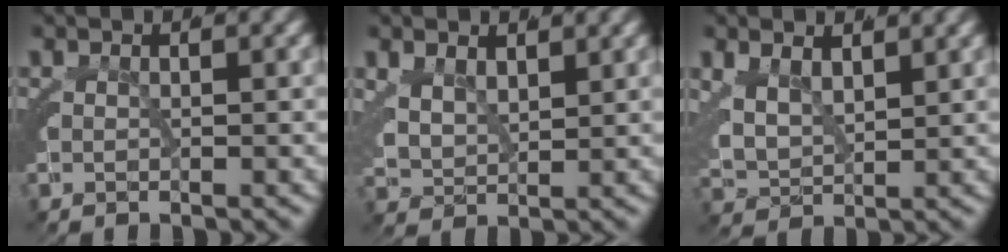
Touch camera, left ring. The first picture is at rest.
{"total": 3.1, "force": [1.8, 1.9, 1.5], "torque": [-0.050, -0.023, 0.047]}
{"total": 4.2, "force": [1.7, 3.1, 2.3], "torque": [-0.072, -0.024, 0.041]}